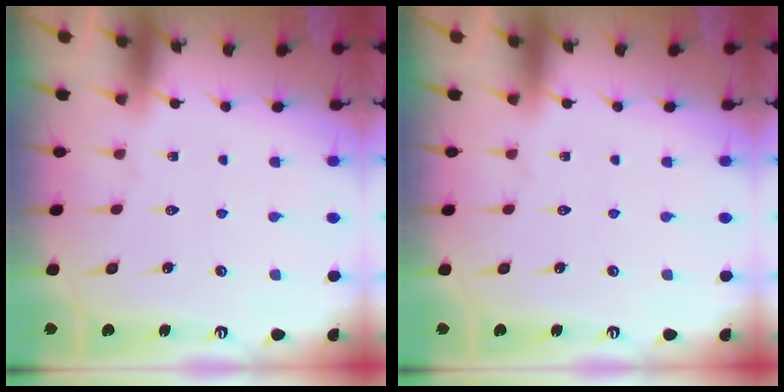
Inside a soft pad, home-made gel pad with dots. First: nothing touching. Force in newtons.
{"total": 0.0}